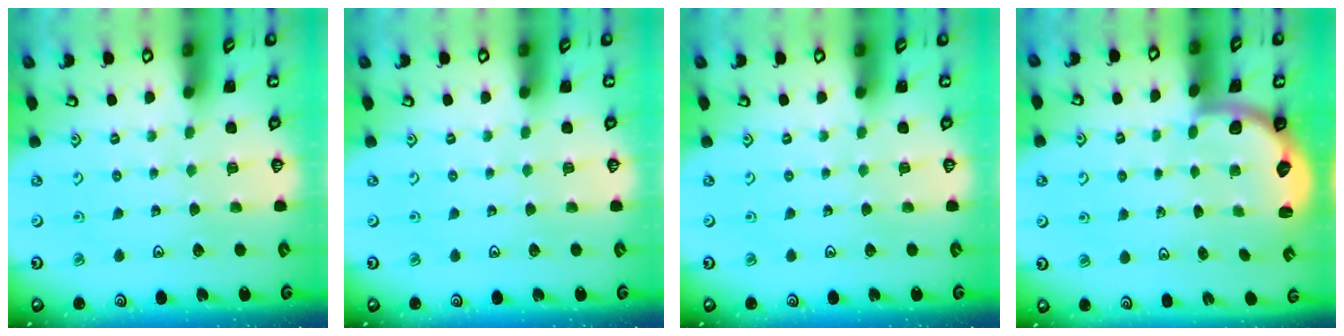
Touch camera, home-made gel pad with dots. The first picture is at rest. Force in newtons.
{"total": 0.0}
{"total": 0.0}
{"total": 2.5, "press": 2.1, "slide": 1.3}